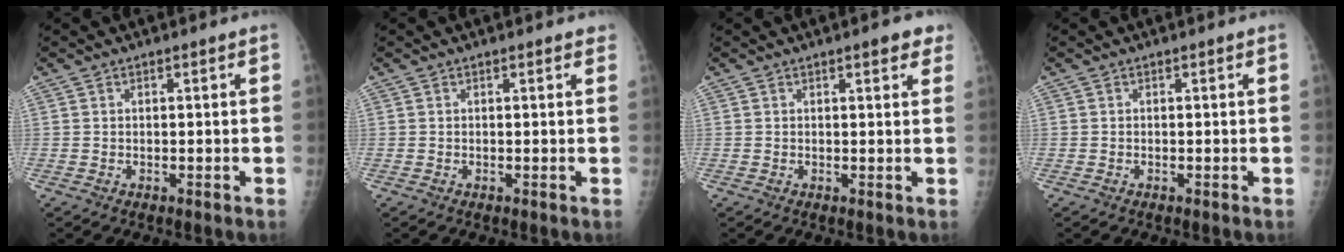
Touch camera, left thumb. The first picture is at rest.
{"total": 1.6, "force": [1.2, 0.4, 0.9], "torque": [-0.006, 0.003, 0.012]}
{"total": 3.6, "force": [2.2, 1.1, 2.6], "torque": [-0.021, -0.005, 0.023]}
{"total": 0.0}